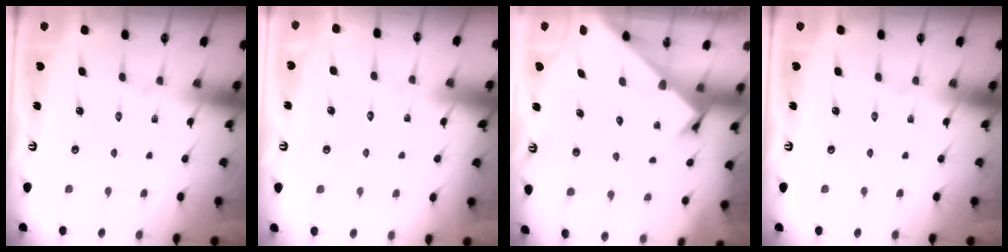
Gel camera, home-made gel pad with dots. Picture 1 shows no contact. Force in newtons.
{"total": 4.8, "press": 4.8, "slide": 0.5}
{"total": 2.4, "press": 2.4, "slide": 0.2}
{"total": 0.0}